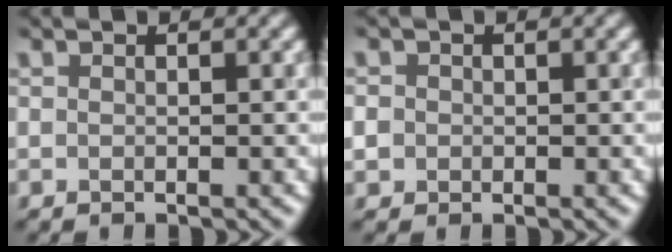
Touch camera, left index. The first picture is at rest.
{"total": 2.1, "force": [0.2, 2.0, 0.7], "torque": [-0.002, 0.009, -0.004]}